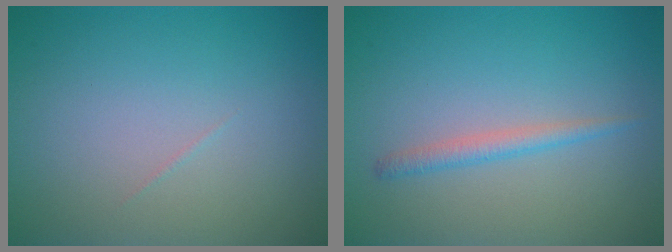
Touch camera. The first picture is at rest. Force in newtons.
{"total": 1.5, "press": 1.5, "slide": 0.1}